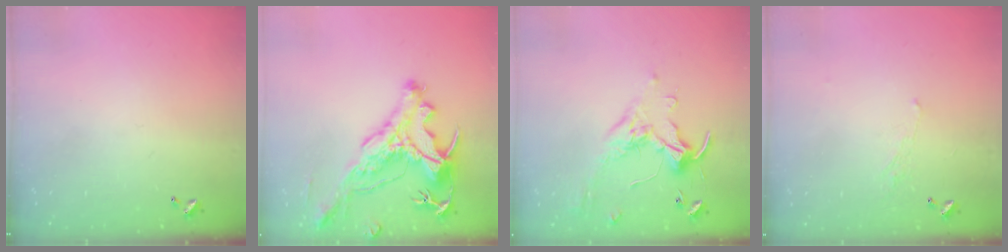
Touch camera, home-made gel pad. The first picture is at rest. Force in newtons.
{"total": 4.0, "press": 3.8, "slide": 1.3}
{"total": 0.9, "press": 0.5, "slide": 0.7}
{"total": 1.7, "press": 1.6, "slide": 0.6}